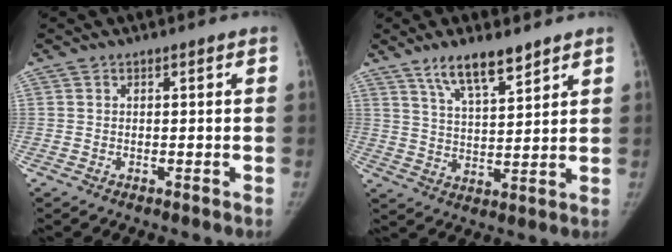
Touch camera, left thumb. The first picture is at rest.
{"total": 8.9, "force": [6.4, 2.4, 5.7], "torque": [-0.082, -0.037, 0.120]}